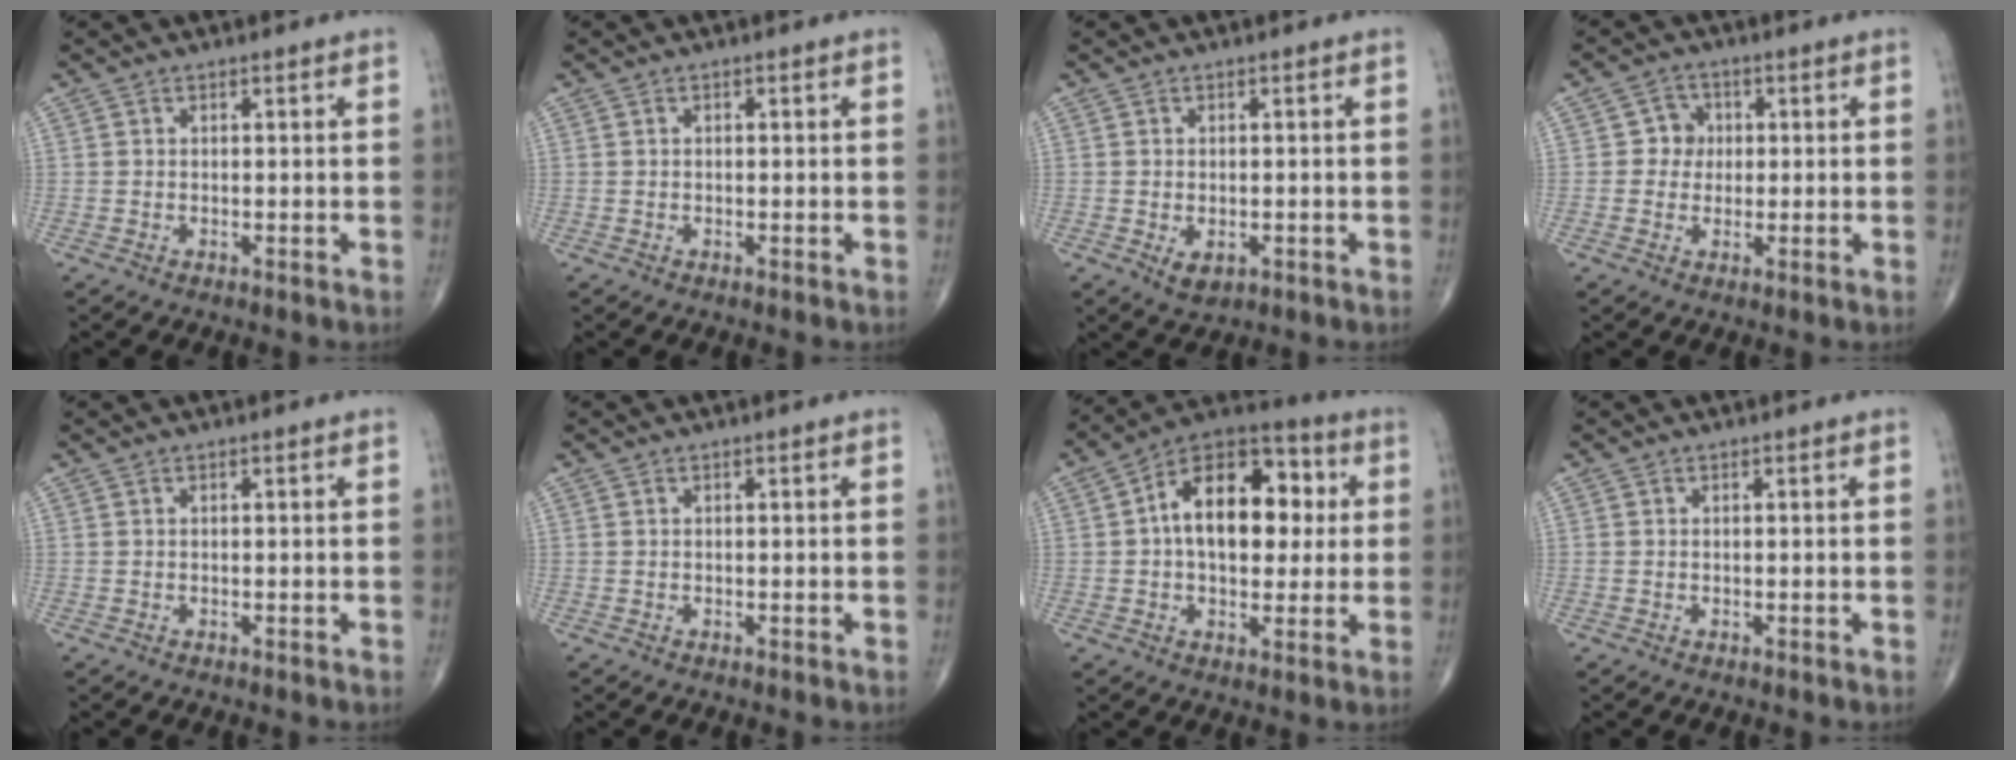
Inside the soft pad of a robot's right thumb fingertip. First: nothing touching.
{"total": 0.0}
{"total": 3.2, "force": [-1.0, 1.9, 2.3], "torque": [-0.032, -0.002, -0.006]}
{"total": 3.8, "force": [0.2, 3.6, 1.2], "torque": [0.011, 0.010, -0.005]}
{"total": 0.0}
{"total": 0.0}
{"total": 17.7, "force": [2.6, 10.6, 13.9], "torque": [-0.180, 0.025, 0.031]}
{"total": 0.0}